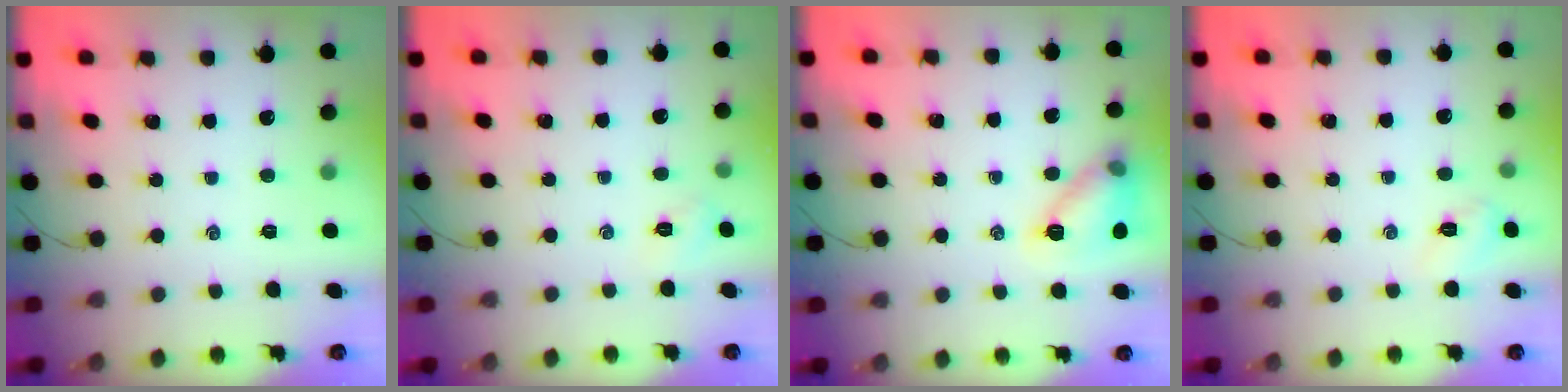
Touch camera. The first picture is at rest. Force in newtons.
{"total": 3.0, "press": 2.9, "slide": 0.8}
{"total": 11.5, "press": 11.5, "slide": 0.4}
{"total": 6.0, "press": 5.8, "slide": 1.6}